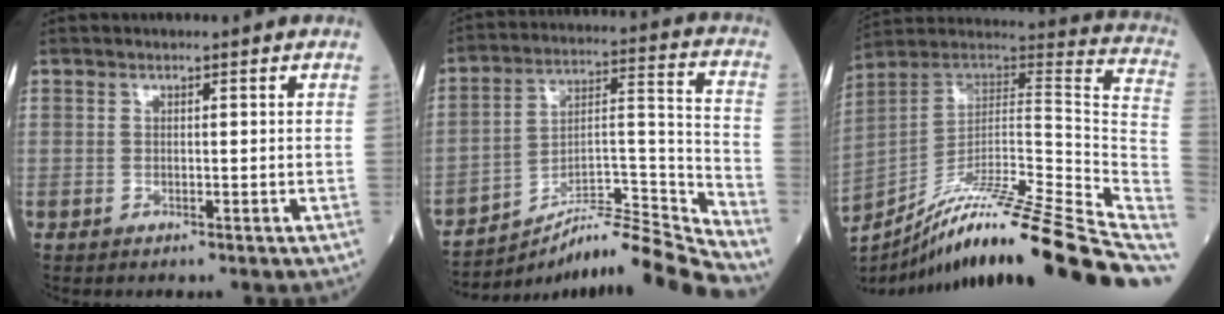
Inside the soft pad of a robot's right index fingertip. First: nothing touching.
{"total": 18.3, "force": [-17.4, -1.3, 5.5], "torque": [-0.092, 0.039, -0.280]}
{"total": 28.7, "force": [-21.6, -0.2, 19.0], "torque": [-0.204, -0.001, -0.337]}